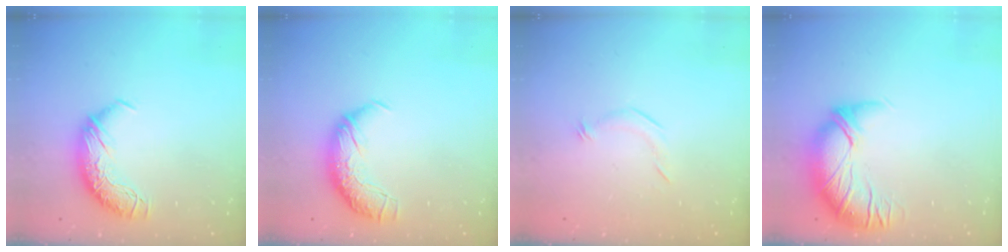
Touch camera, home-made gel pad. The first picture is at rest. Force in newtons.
{"total": 2.4, "press": 1.1, "slide": 2.1}
{"total": 5.8, "press": 5.7, "slide": 1.1}
{"total": 2.9, "press": 1.6, "slide": 2.3}